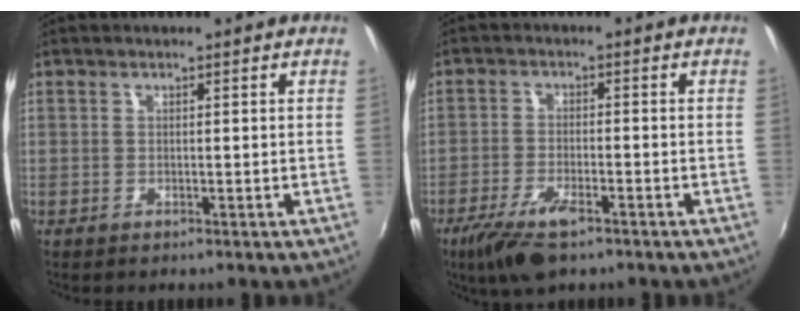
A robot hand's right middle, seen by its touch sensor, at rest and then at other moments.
{"total": 8.3, "force": [-5.4, 2.7, 5.7], "torque": [-0.137, -0.021, -0.102]}